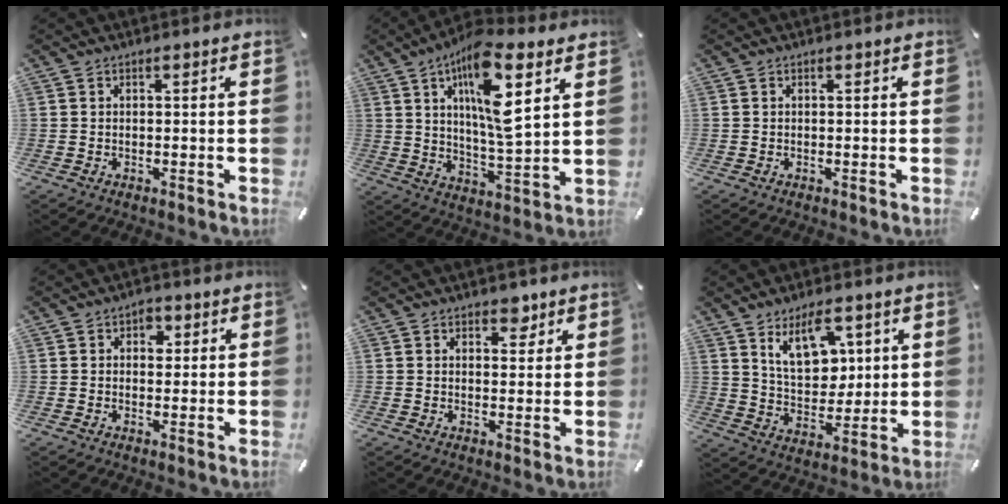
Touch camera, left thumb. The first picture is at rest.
{"total": 14.8, "force": [7.5, 4.3, 12.0], "torque": [-0.219, -0.029, 0.123]}
{"total": 0.0}
{"total": 2.8, "force": [0.8, 2.3, 1.4], "torque": [-0.001, -0.004, 0.004]}
{"total": 3.5, "force": [2.4, 2.4, 1.0], "torque": [0.005, -0.010, 0.035]}
{"total": 12.0, "force": [6.6, 7.5, 6.6], "torque": [-0.107, -0.019, 0.120]}